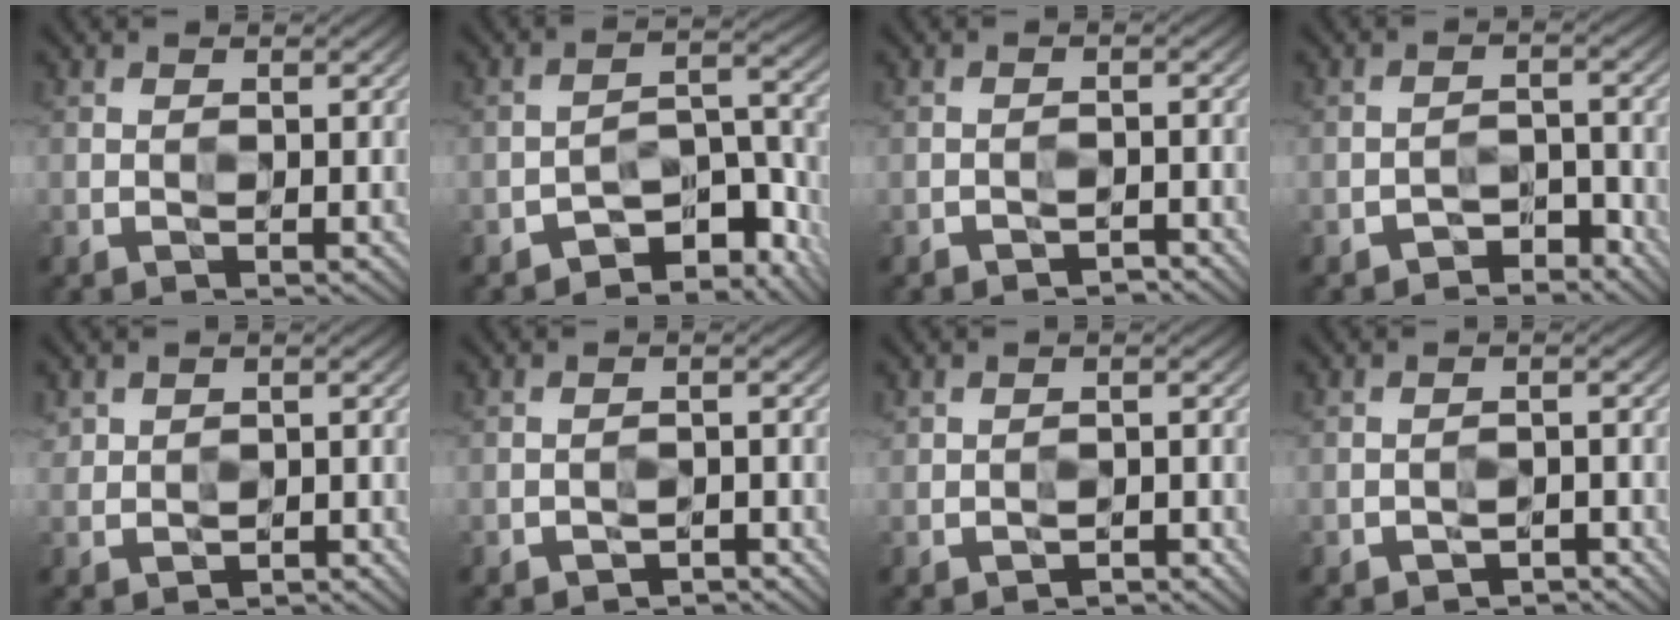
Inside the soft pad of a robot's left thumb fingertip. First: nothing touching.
{"total": 8.7, "force": [-6.2, 3.5, 4.9], "torque": [-0.058, 0.000, -0.105]}
{"total": 2.0, "force": [-1.9, 0.6, 0.5], "torque": [-0.001, 0.002, -0.030]}
{"total": 3.3, "force": [-2.9, 1.3, 0.9], "torque": [-0.009, 0.008, -0.050]}
{"total": 2.1, "force": [-0.3, 2.0, 0.6], "torque": [-0.008, -0.013, -0.006]}
{"total": 2.3, "force": [-1.9, 0.9, 0.8], "torque": [-0.007, 0.003, -0.028]}
{"total": 1.7, "force": [-1.3, 1.0, 0.5], "torque": [-0.005, 0.000, -0.019]}
{"total": 2.6, "force": [-2.2, 1.1, 0.9], "torque": [-0.010, 0.001, -0.031]}